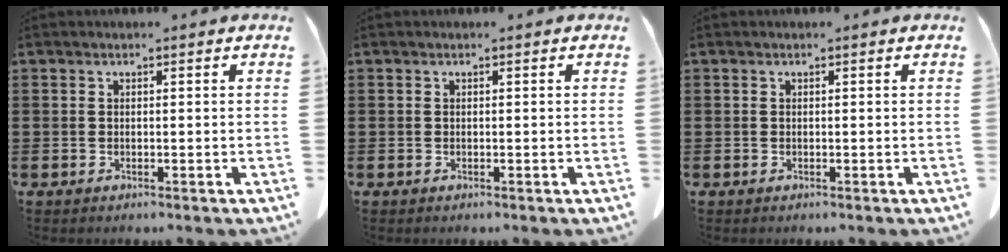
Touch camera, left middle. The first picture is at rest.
{"total": 0.0}
{"total": 0.0}